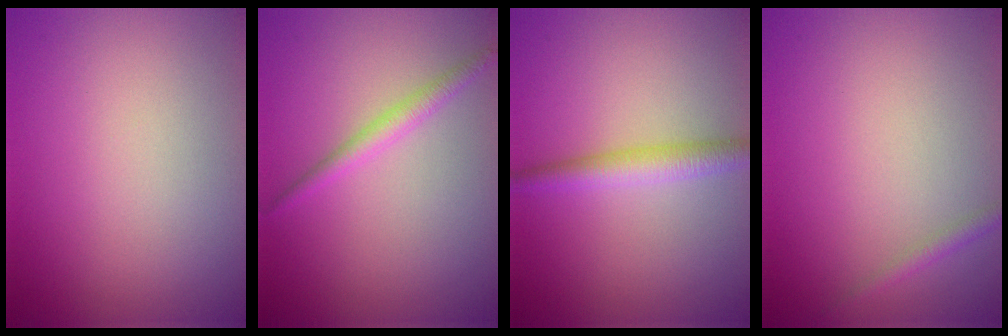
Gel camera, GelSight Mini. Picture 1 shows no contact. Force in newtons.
{"total": 1.7, "press": 1.7, "slide": 0.0}
{"total": 2.7, "press": 2.7, "slide": 0.1}
{"total": 1.1, "press": 1.1, "slide": 0.1}